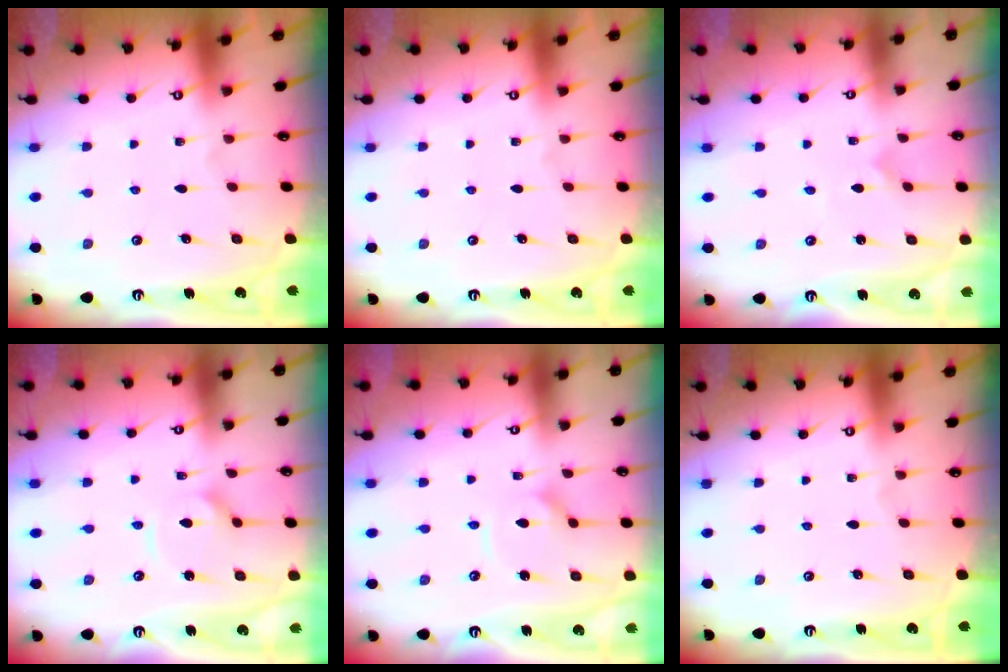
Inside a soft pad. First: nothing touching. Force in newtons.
{"total": 0.0}
{"total": 0.0}
{"total": 5.4, "press": 5.3, "slide": 0.5}
{"total": 4.8, "press": 4.8, "slide": 0.4}
{"total": 0.0}